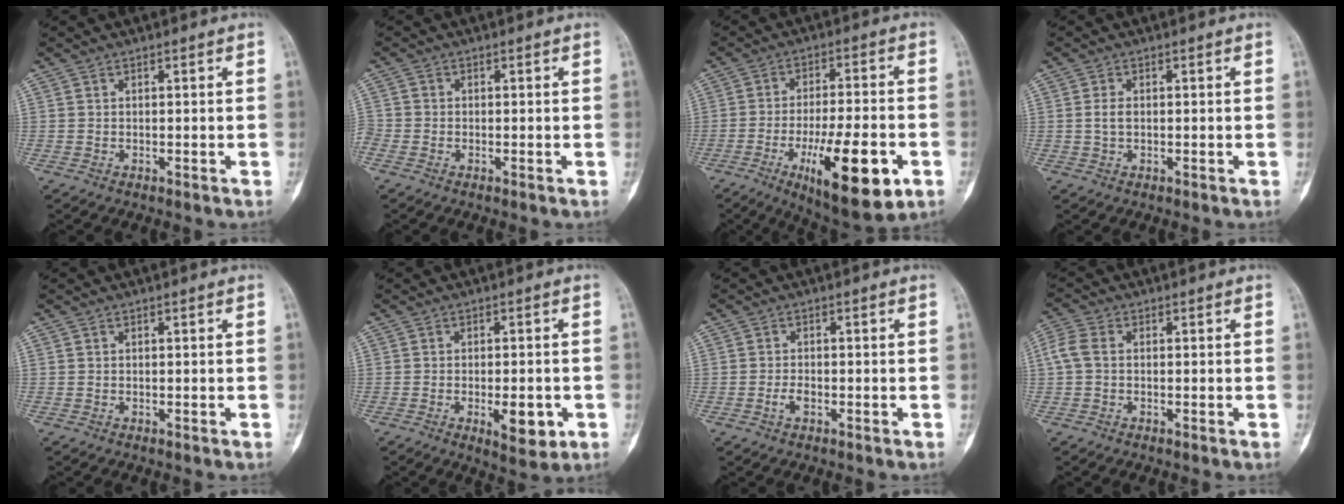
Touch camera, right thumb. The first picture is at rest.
{"total": 3.1, "force": [-1.4, 2.1, 1.8], "torque": [-0.054, 0.005, -0.035]}
{"total": 17.7, "force": [-6.6, 5.4, 15.6], "torque": [-0.241, 0.012, -0.091]}
{"total": 1.9, "force": [-0.1, 1.1, 1.5], "torque": [-0.030, 0.001, -0.005]}
{"total": 0.0}
{"total": 6.6, "force": [-2.0, 2.7, 5.7], "torque": [-0.068, -0.002, -0.020]}
{"total": 1.9, "force": [-0.8, 1.0, 1.4], "torque": [-0.029, 0.005, -0.018]}
{"total": 3.9, "force": [-0.2, 2.6, 2.9], "torque": [-0.078, 0.009, -0.016]}